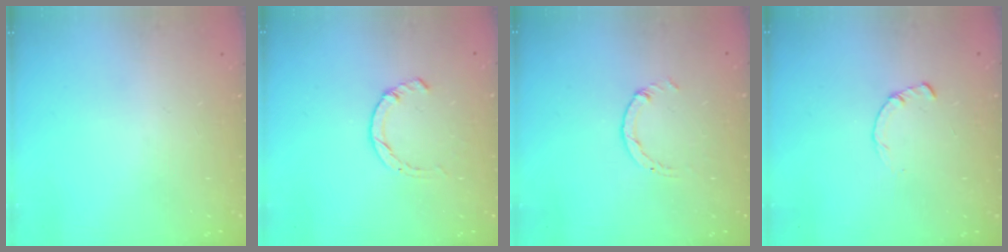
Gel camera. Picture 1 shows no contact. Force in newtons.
{"total": 2.3, "press": 2.3, "slide": 0.5}
{"total": 1.1, "press": 1.1, "slide": 0.2}
{"total": 1.7, "press": 1.7, "slide": 0.2}